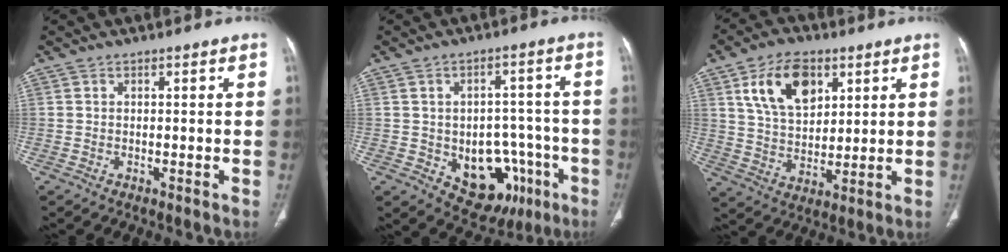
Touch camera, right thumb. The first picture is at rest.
{"total": 13.9, "force": [-4.9, 9.6, 8.8], "torque": [-0.073, 0.035, -0.051]}
{"total": 13.1, "force": [5.8, 8.0, 8.7], "torque": [-0.124, -0.019, 0.110]}